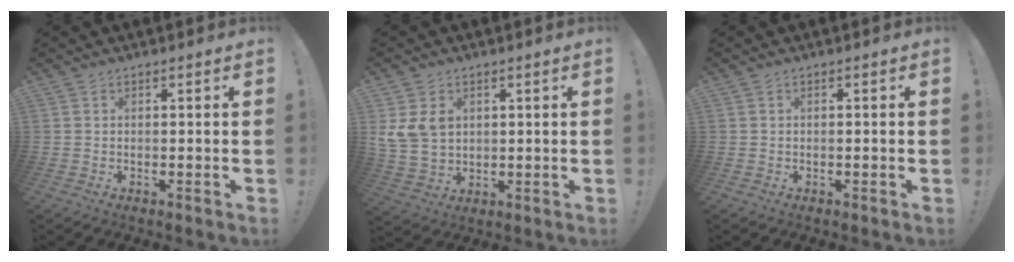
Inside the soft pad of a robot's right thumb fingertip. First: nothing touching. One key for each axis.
{"total": 8.1, "fx": 2.9, "fy": 6.2, "fz": 4.3, "tx": -0.093, "ty": -0.004, "tz": 0.061}
{"total": 0.5, "fx": -0.3, "fy": -0.3, "fz": 0.4, "tx": -0.007, "ty": -0.002, "tz": -0.005}